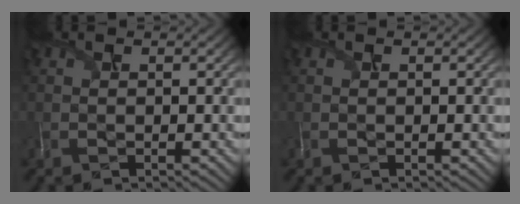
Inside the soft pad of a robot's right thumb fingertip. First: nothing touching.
{"total": 0.0}